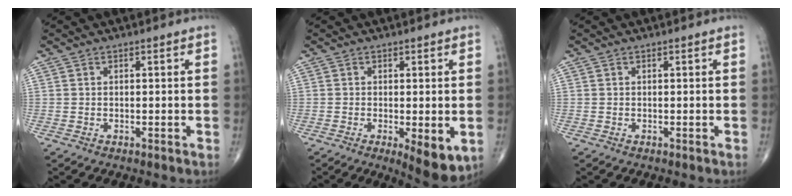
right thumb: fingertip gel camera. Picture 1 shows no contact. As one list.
[{"total": 6.8, "force": [-1.8, 2.3, 6.2], "torque": [-0.087, -0.020, -0.024]}, {"total": 0.0}]